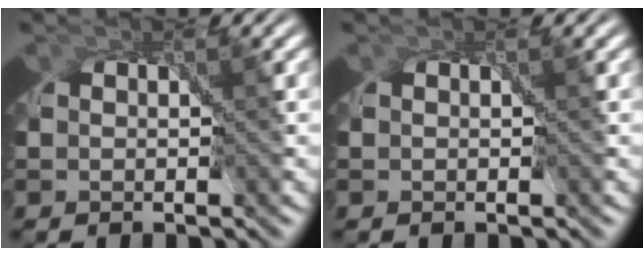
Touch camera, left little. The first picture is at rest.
{"total": 0.0}